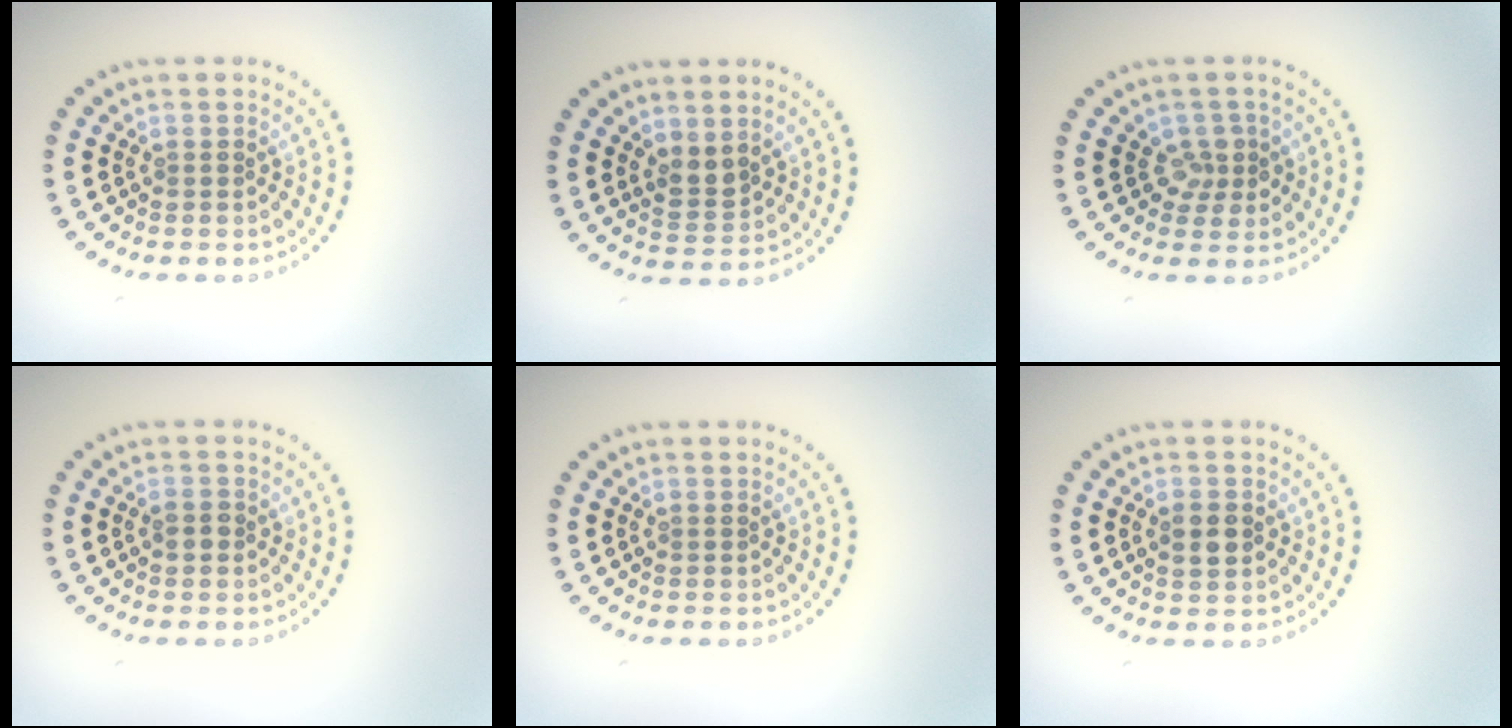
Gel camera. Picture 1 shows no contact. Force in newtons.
{"total": 1.9, "press": 1.6, "slide": 1.0}
{"total": 2.0, "press": 1.7, "slide": 0.9}
{"total": 1.2, "press": 1.1, "slide": 0.2}
{"total": 0.0}
{"total": 1.8, "press": 1.8, "slide": 0.1}